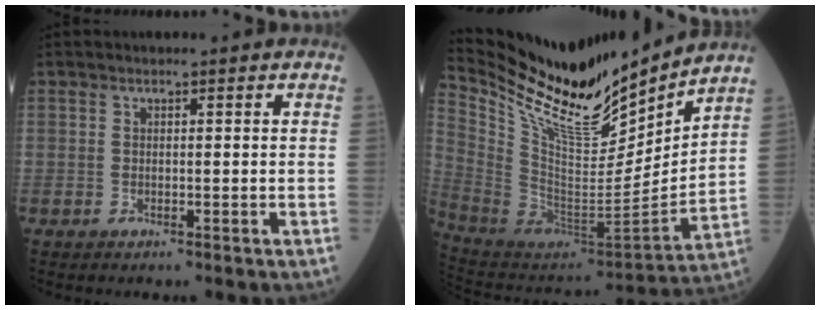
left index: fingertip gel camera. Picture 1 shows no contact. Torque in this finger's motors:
{"motor_torque": [1.12, -1.01, 0.39, 0.12]}